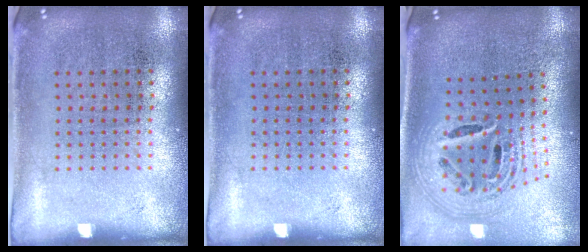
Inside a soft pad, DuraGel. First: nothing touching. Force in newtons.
{"total": 0.0}
{"total": 2.7, "press": 1.9, "slide": 1.9}